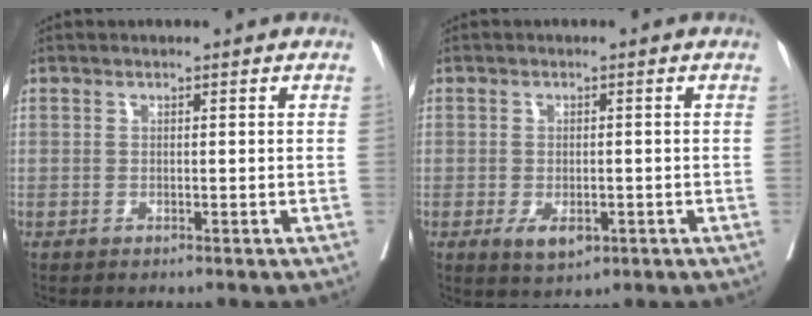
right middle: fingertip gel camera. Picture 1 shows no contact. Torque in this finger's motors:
{"motor_torque": [0.78, -0.35, 0.29, 0.03]}